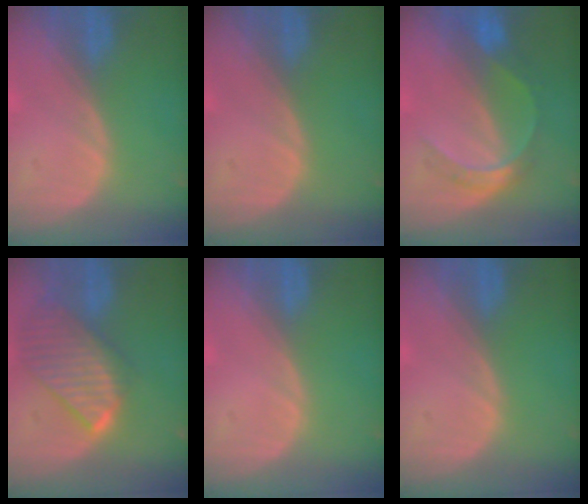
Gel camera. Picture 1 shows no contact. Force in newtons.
{"total": 0.0}
{"total": 6.4, "press": 5.5, "slide": 3.2}
{"total": 9.8, "press": 8.4, "slide": 5.0}
{"total": 0.0}
{"total": 0.0}